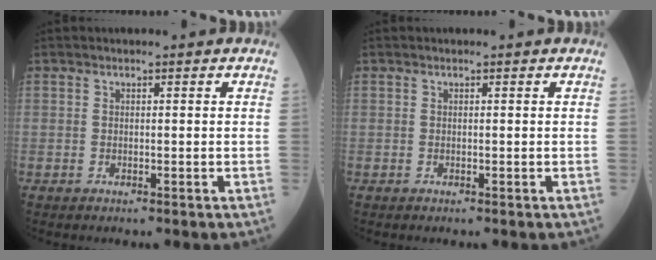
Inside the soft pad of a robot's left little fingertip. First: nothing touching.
{"total": 0.0}